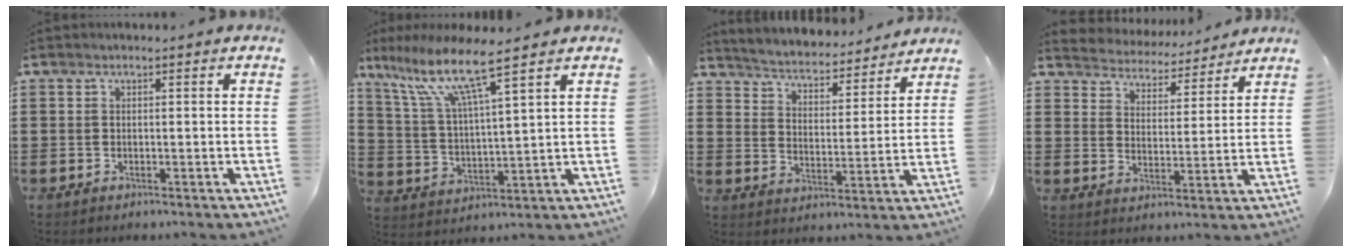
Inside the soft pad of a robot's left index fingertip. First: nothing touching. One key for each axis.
{"total": 10.1, "fx": 7.2, "fy": 0.5, "fz": 7.0, "tx": -0.159, "ty": -0.034, "tz": 0.120}
{"total": 3.5, "fx": 3.5, "fy": -0.1, "fz": 0.3, "tx": -0.028, "ty": -0.035, "tz": 0.050}
{"total": 4.0, "fx": 4.0, "fy": 0.2, "fz": -0.5, "tx": -0.018, "ty": -0.036, "tz": 0.064}